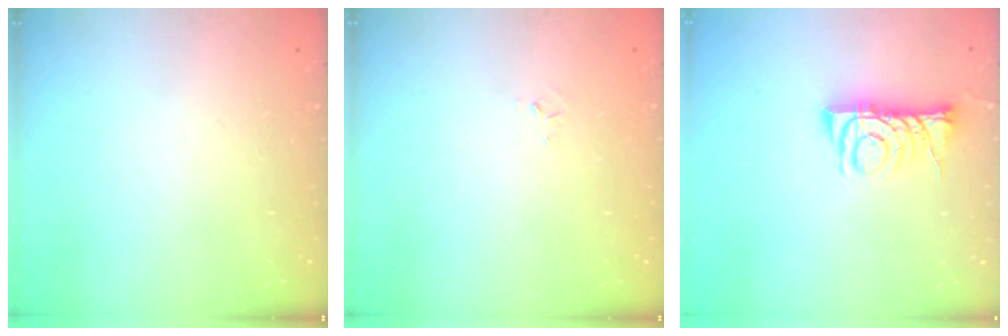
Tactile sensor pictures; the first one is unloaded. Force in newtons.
{"total": 2.6, "press": 2.6, "slide": 0.4}
{"total": 8.8, "press": 8.8, "slide": 0.7}